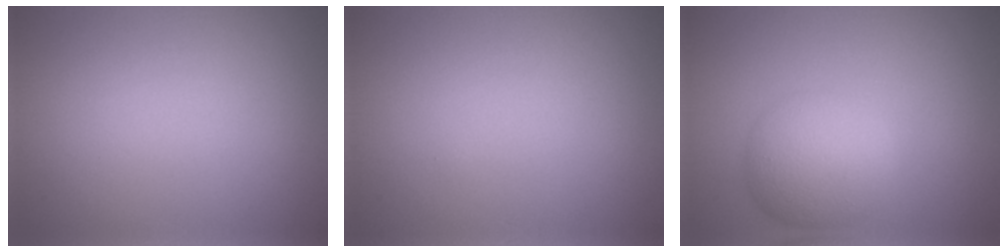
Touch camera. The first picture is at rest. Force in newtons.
{"total": 0.0}
{"total": 5.2, "press": 5.2, "slide": 0.1}